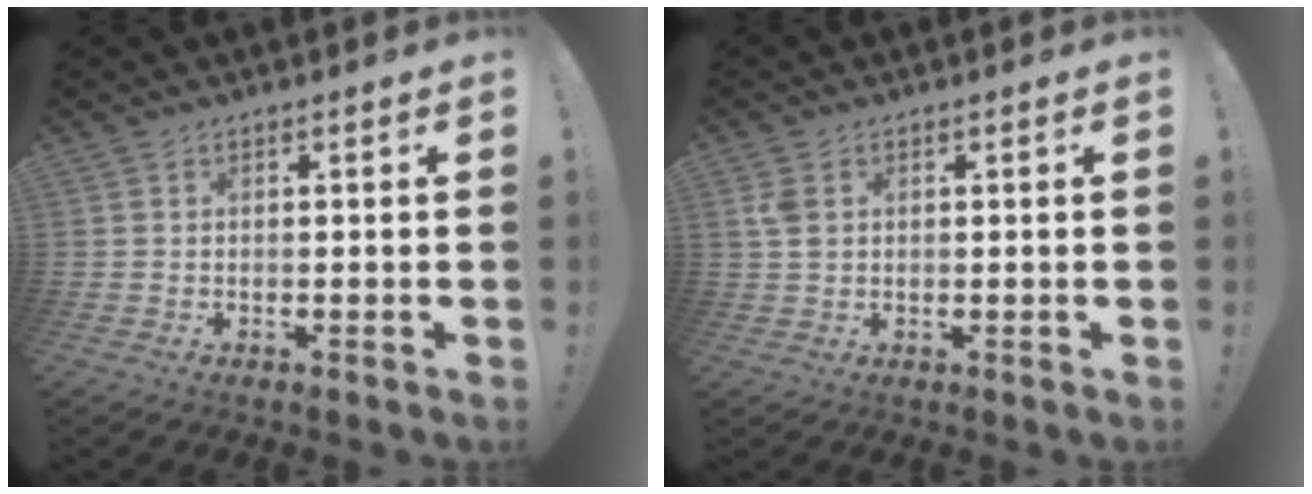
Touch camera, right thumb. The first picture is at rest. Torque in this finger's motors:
{"motor_torque": [0.53, 0.96, 0.47, -0.24, 0.00]}